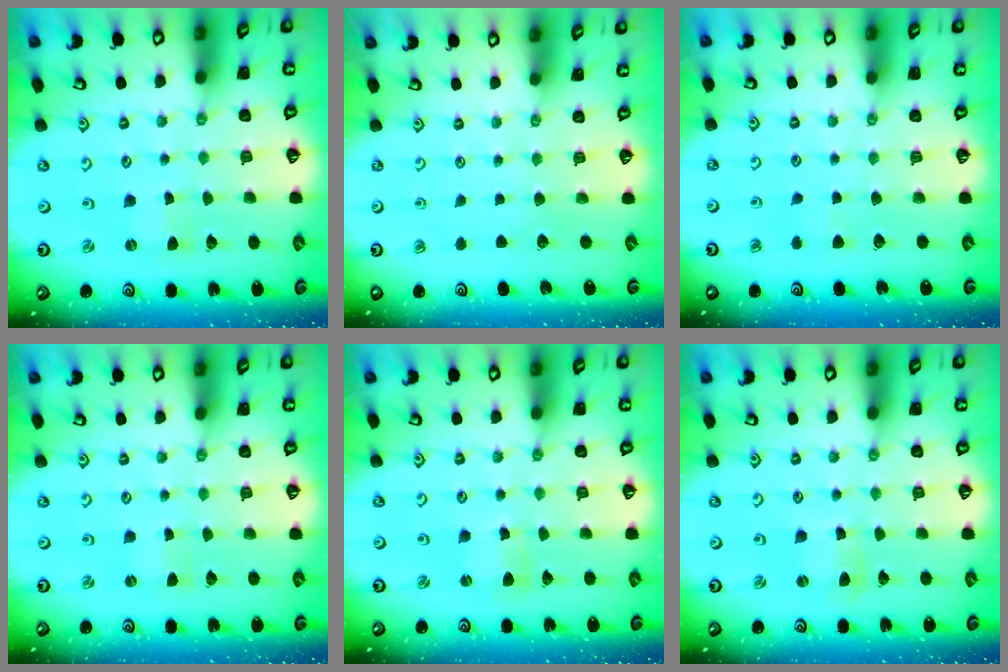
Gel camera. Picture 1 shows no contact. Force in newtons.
{"total": 0.0}
{"total": 3.0, "press": 3.0, "slide": 0.3}
{"total": 0.0}
{"total": 2.1, "press": 2.1, "slide": 0.2}
{"total": 2.3, "press": 2.3, "slide": 0.3}